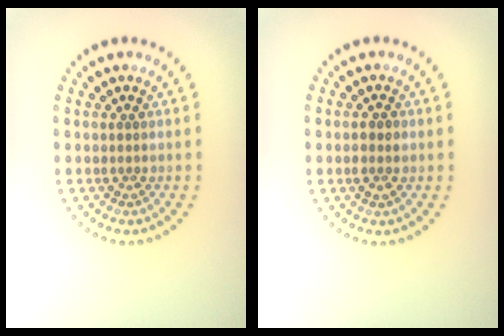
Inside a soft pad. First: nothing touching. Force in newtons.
{"total": 1.5, "press": 1.4, "slide": 0.4}